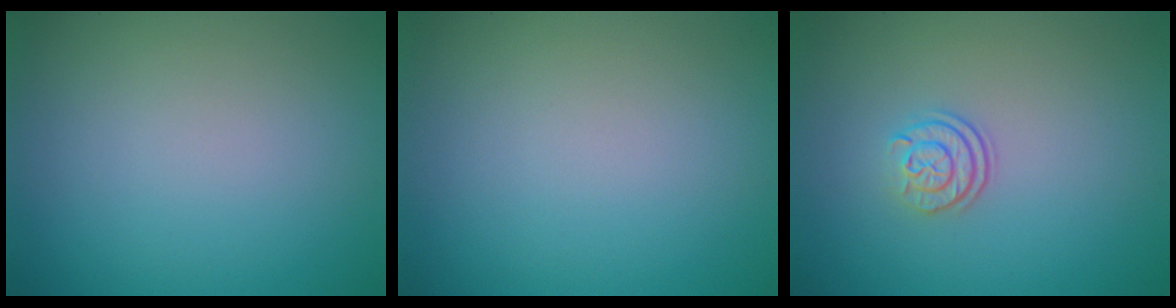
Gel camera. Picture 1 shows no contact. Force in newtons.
{"total": 0.0}
{"total": 2.4, "press": 1.8, "slide": 1.5}